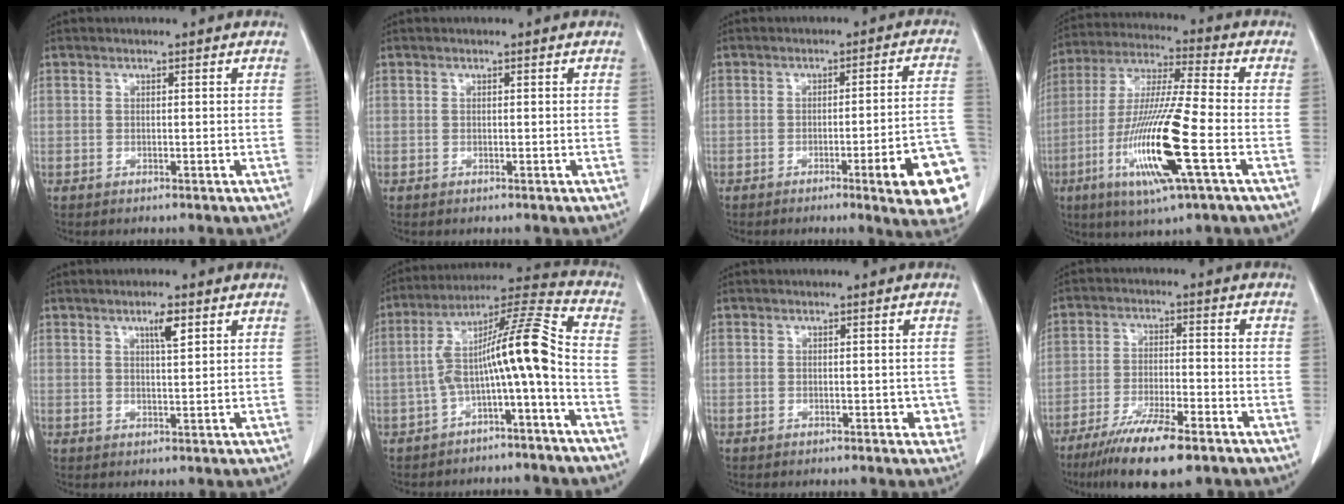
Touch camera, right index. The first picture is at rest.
{"total": 0.0}
{"total": 13.5, "force": [-5.6, 0.8, 12.3], "torque": [-0.076, 0.013, -0.065]}
{"total": 17.1, "force": [-5.6, 0.4, 16.1], "torque": [-0.329, -0.023, -0.107]}
{"total": 3.1, "force": [1.7, 0.4, 2.5], "torque": [-0.044, 0.000, 0.027]}
{"total": 12.0, "force": [-3.2, 0.2, 11.6], "torque": [-0.197, 0.042, -0.057]}
{"total": 2.0, "force": [-0.5, 1.3, 1.5], "torque": [-0.005, 0.004, -0.006]}
{"total": 11.2, "force": [-7.8, 1.6, 7.9], "torque": [-0.136, -0.026, -0.130]}